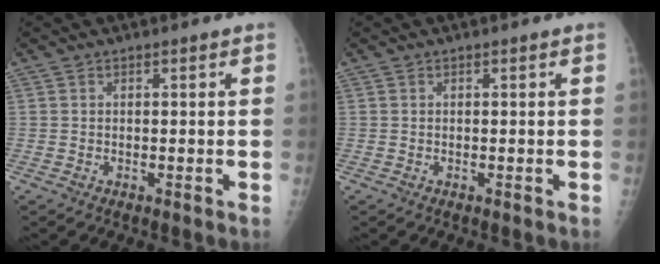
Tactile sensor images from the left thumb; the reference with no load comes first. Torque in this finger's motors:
{"motor_torque": [-0.04, -0.03, 0.00, 0.00, 0.00]}